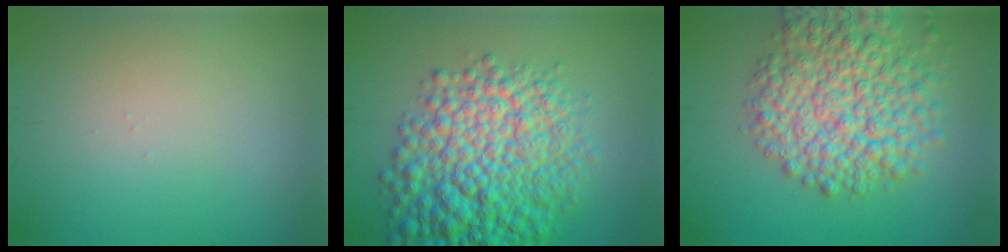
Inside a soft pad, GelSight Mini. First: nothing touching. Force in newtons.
{"total": 11.7, "press": 11.7, "slide": 0.4}
{"total": 9.0, "press": 9.0, "slide": 0.3}